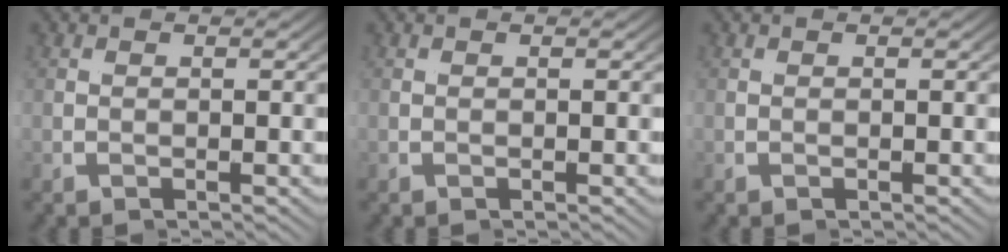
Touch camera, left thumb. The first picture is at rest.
{"total": 0.0}
{"total": 0.0}